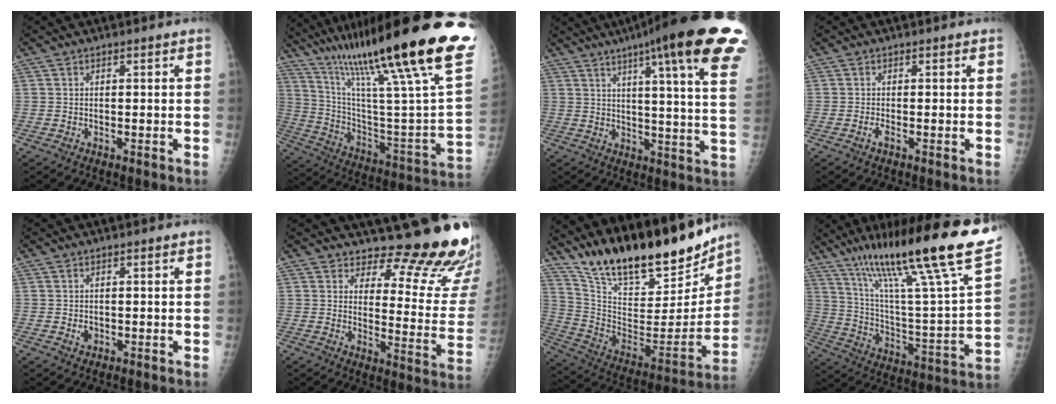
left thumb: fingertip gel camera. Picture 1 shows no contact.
{"total": 39.8, "force": [26.8, 4.8, 28.9], "torque": [-0.358, -0.090, 0.414]}
{"total": 26.2, "force": [15.9, 3.0, 20.7], "torque": [-0.243, -0.049, 0.196]}
{"total": 0.9, "force": [-0.4, 0.2, 0.7], "torque": [-0.015, -0.001, -0.008]}
{"total": 1.3, "force": [0.0, 1.1, 0.7], "torque": [-0.008, -0.001, 0.005]}
{"total": 17.6, "force": [16.0, 4.4, 5.9], "torque": [-0.025, -0.171, 0.181]}
{"total": 26.5, "force": [21.9, 7.8, 12.8], "torque": [-0.187, -0.099, 0.359]}
{"total": 31.8, "force": [20.3, 3.8, 24.2], "torque": [-0.380, -0.049, 0.329]}